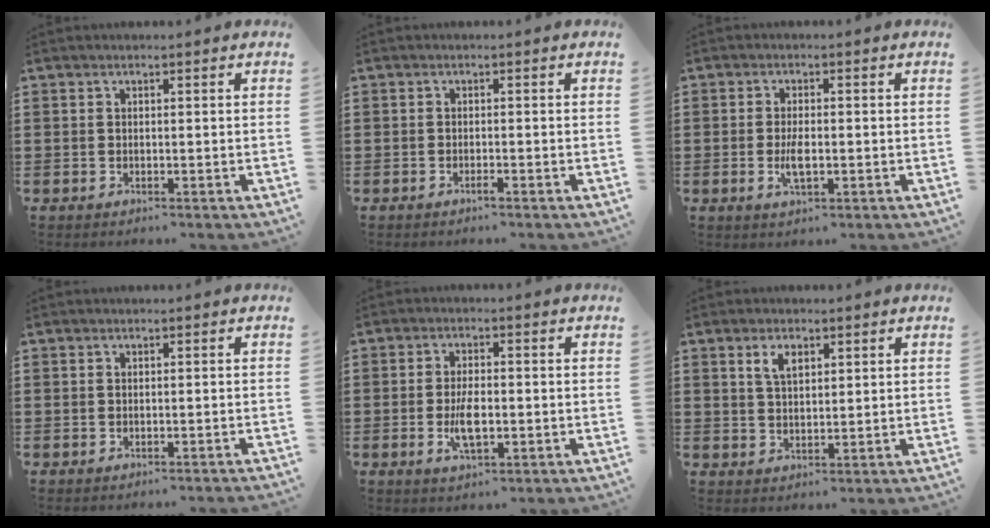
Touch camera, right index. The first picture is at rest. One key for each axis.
{"total": 1.0, "fx": -0.7, "fy": 0.0, "fz": 0.6, "tx": -0.014, "ty": -0.005, "tz": -0.013}
{"total": 3.6, "fx": -0.7, "fy": 1.3, "fz": 3.3, "tx": -0.066, "ty": -0.001, "tz": -0.014}
{"total": 0.6, "fx": -0.6, "fy": -0.1, "fz": 0.0, "tx": 0.000, "ty": -0.002, "tz": -0.012}
{"total": 5.7, "fx": -1.1, "fy": 2.3, "fz": 5.1, "tx": -0.107, "ty": -0.003, "tz": -0.023}
{"total": 3.2, "fx": 1.7, "fy": 1.6, "fz": 2.2, "tx": -0.049, "ty": 0.007, "tz": 0.031}